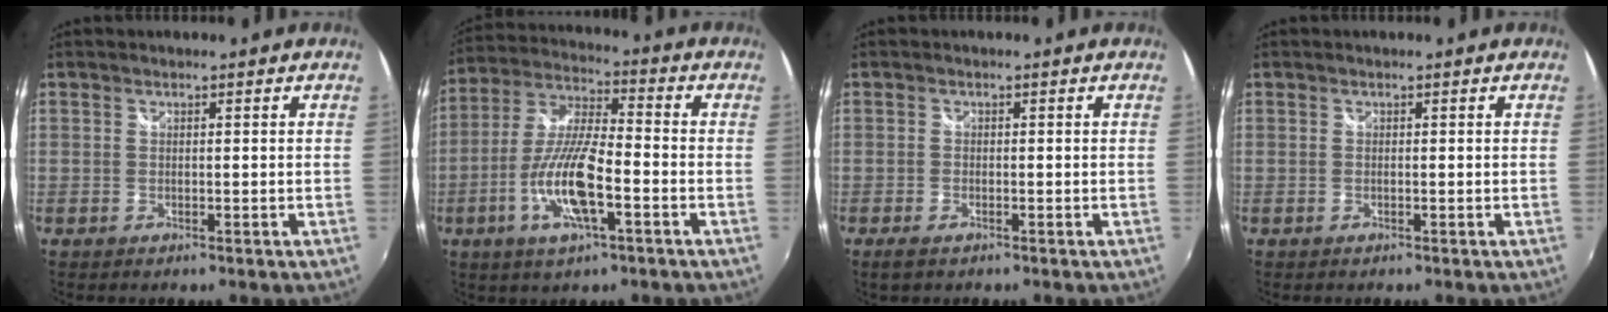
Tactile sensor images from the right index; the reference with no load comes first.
{"total": 13.3, "force": [-4.7, 3.5, 11.9], "torque": [-0.249, -0.006, -0.092]}
{"total": 2.0, "force": [-1.4, 0.9, 1.1], "torque": [-0.022, -0.008, -0.025]}
{"total": 0.0}